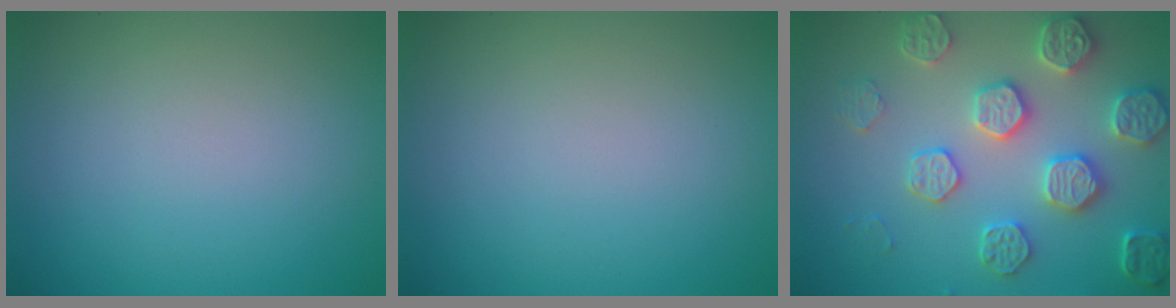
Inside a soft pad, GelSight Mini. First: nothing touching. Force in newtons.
{"total": 0.0}
{"total": 5.3, "press": 5.0, "slide": 1.8}